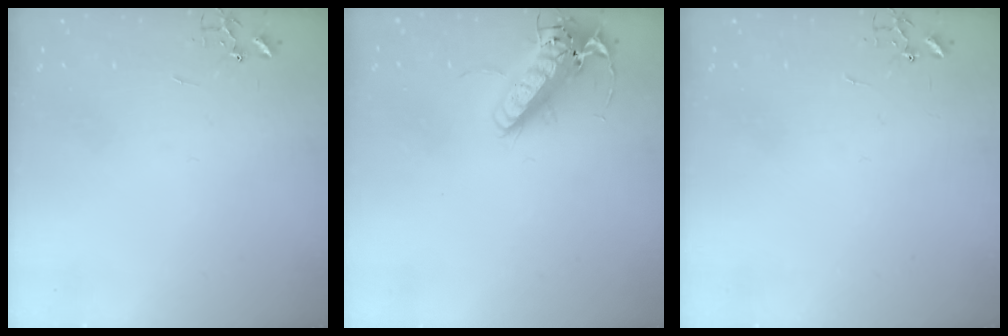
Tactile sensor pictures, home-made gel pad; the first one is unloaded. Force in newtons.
{"total": 16.2, "press": 15.9, "slide": 3.2}
{"total": 0.0}